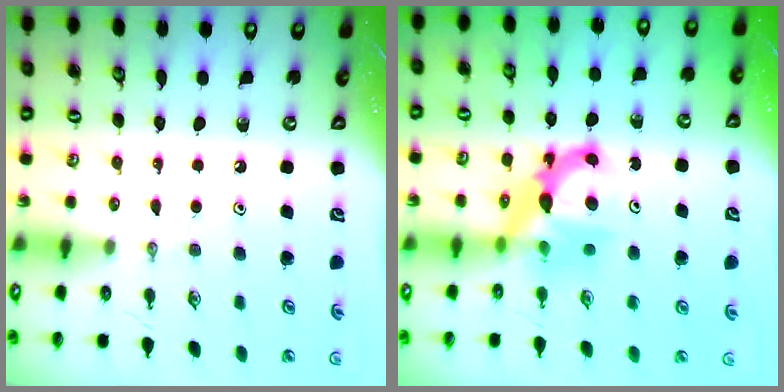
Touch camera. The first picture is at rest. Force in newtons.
{"total": 7.6, "press": 7.5, "slide": 0.6}